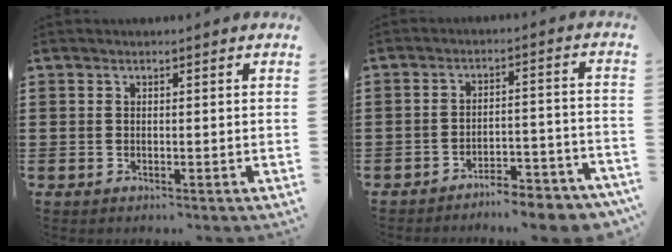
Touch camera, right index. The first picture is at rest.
{"total": 5.2, "force": [-5.1, 0.2, 1.1], "torque": [-0.018, 0.006, -0.103]}